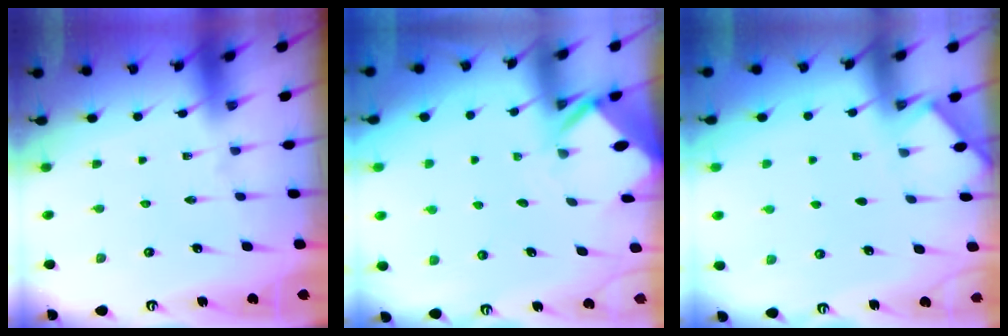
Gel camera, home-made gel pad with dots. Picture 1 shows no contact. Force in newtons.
{"total": 3.1, "press": 3.1, "slide": 0.2}
{"total": 2.0, "press": 2.0, "slide": 0.3}